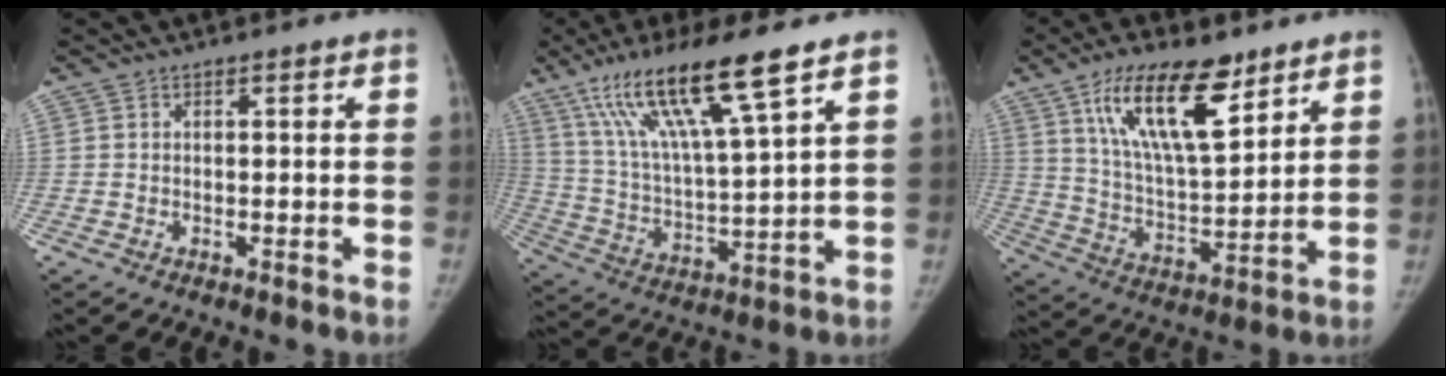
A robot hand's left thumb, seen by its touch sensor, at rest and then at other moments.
{"total": 18.8, "force": [11.5, 2.4, 14.7], "torque": [-0.272, -0.040, 0.217]}
{"total": 18.2, "force": [10.4, 6.9, 13.2], "torque": [-0.195, -0.050, 0.193]}